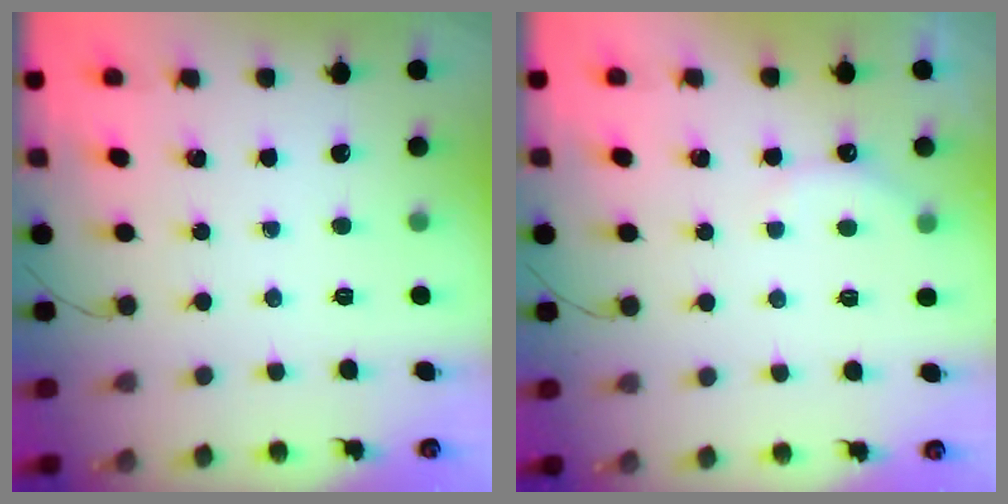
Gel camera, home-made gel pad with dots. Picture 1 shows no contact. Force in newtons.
{"total": 5.3, "press": 5.2, "slide": 1.1}